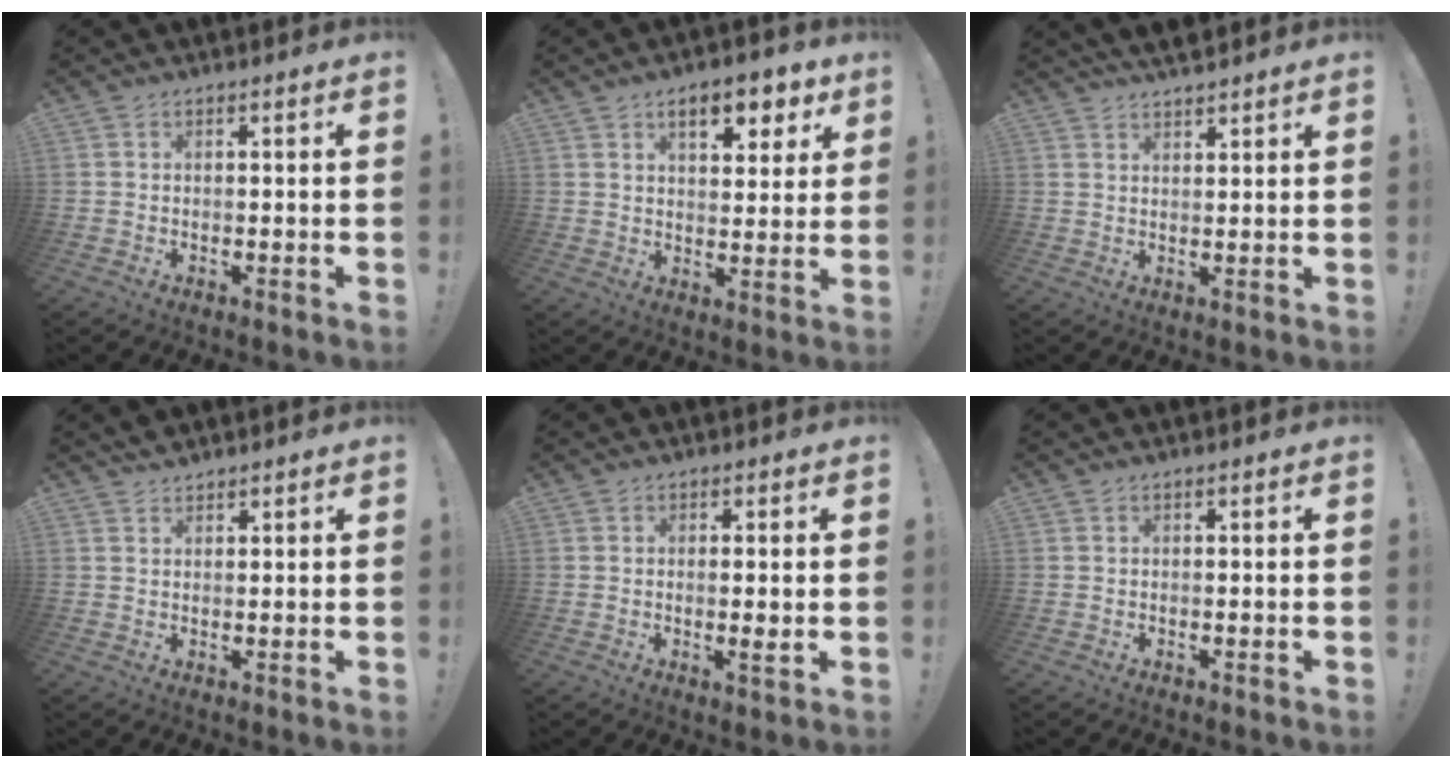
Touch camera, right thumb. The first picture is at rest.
{"total": 9.4, "force": [5.5, 3.9, 6.6], "torque": [-0.085, -0.026, 0.093]}
{"total": 3.8, "force": [3.5, 0.8, 1.2], "torque": [-0.022, -0.018, 0.066]}
{"total": 2.1, "force": [2.0, 0.5, 0.2], "torque": [0.003, -0.016, 0.038]}
{"total": 2.6, "force": [0.2, 0.1, 2.6], "torque": [-0.029, -0.009, -0.001]}
{"total": 0.0}